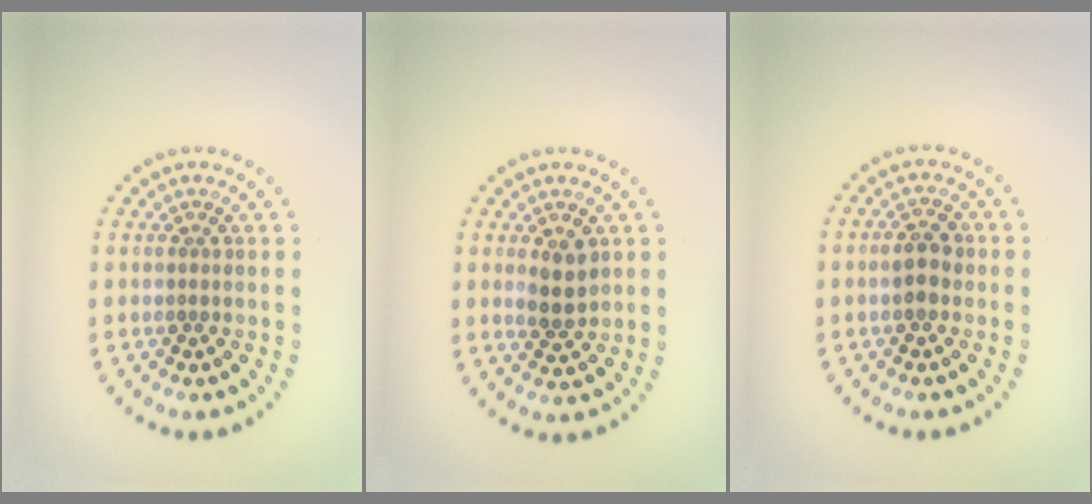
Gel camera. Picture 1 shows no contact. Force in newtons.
{"total": 2.5, "press": 2.4, "slide": 0.6}
{"total": 2.3, "press": 2.3, "slide": 0.1}